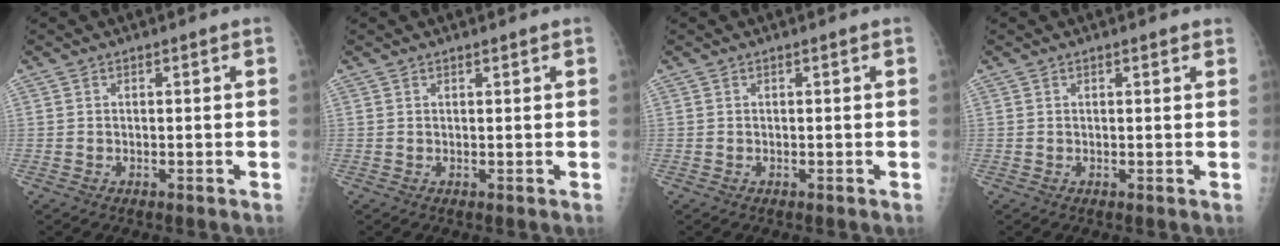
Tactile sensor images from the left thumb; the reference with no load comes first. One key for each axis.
{"total": 0.6, "fx": 0.5, "fy": 0.1, "fz": 0.3, "tx": -0.005, "ty": -0.003, "tz": 0.009}
{"total": 0.0}
{"total": 1.2, "fx": 0.9, "fy": 0.3, "fz": 0.7, "tx": -0.008, "ty": -0.003, "tz": 0.010}